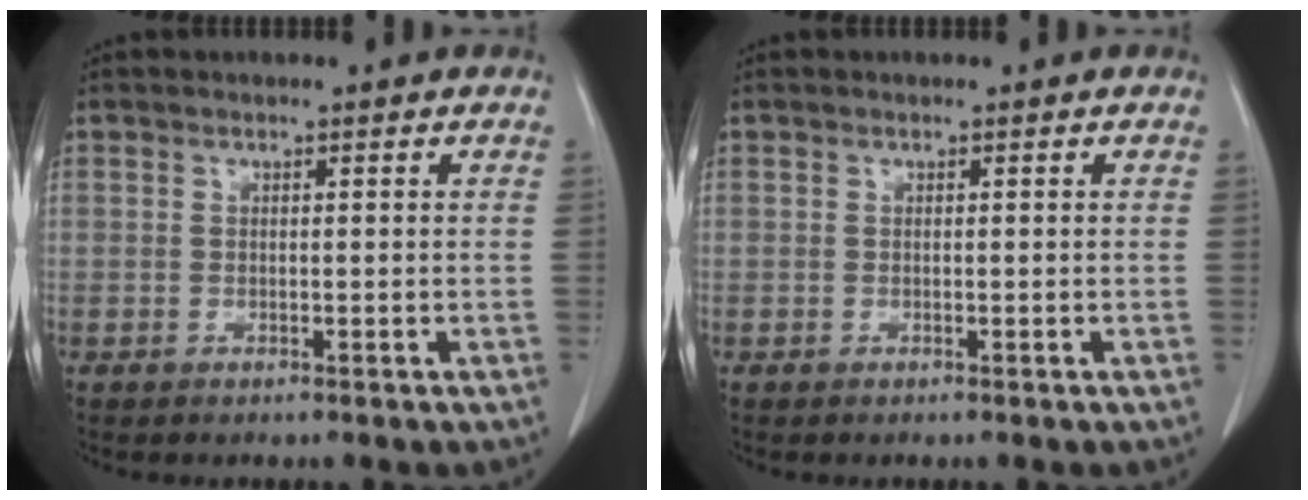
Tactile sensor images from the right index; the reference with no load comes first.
{"total": 0.0}